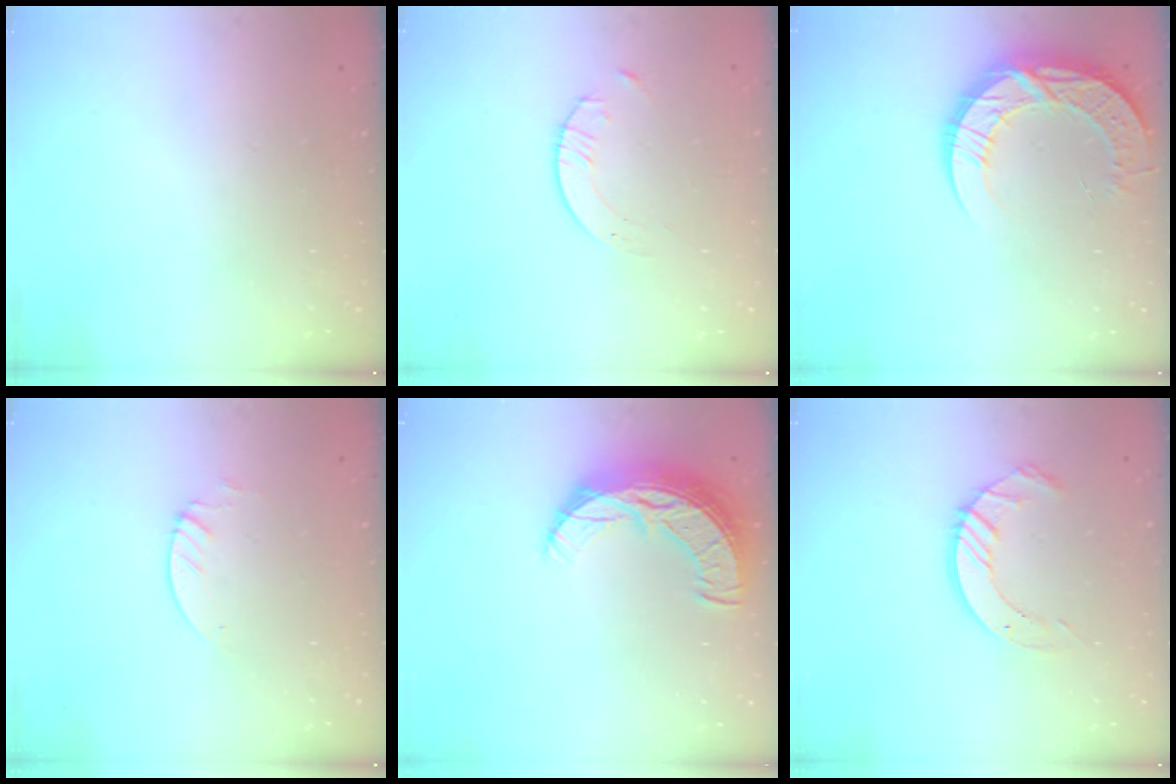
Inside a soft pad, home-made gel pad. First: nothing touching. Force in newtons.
{"total": 1.7, "press": 1.7, "slide": 0.2}
{"total": 13.2, "press": 13.2, "slide": 1.0}
{"total": 1.3, "press": 1.3, "slide": 0.1}
{"total": 11.2, "press": 11.1, "slide": 0.9}
{"total": 8.8, "press": 8.8, "slide": 0.9}